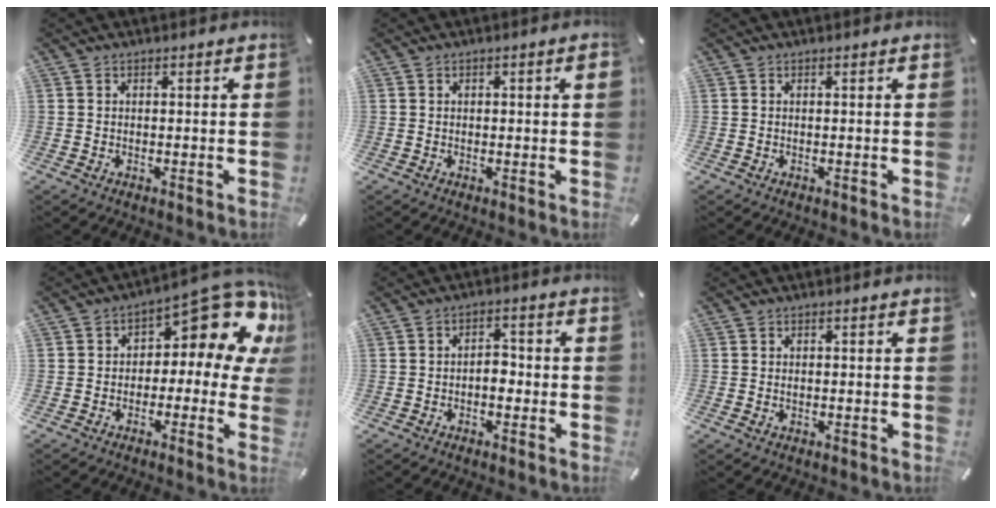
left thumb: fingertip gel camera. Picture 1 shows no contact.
{"total": 1.2, "force": [0.2, 0.4, 1.2], "torque": [-0.020, 0.001, 0.002]}
{"total": 0.0}
{"total": 13.4, "force": [7.2, 6.1, 9.5], "torque": [-0.118, -0.062, 0.115]}
{"total": 3.8, "force": [-1.1, 2.3, 2.8], "torque": [-0.051, 0.011, -0.022]}
{"total": 0.8, "force": [-0.1, 0.5, 0.6], "torque": [-0.012, 0.001, -0.003]}